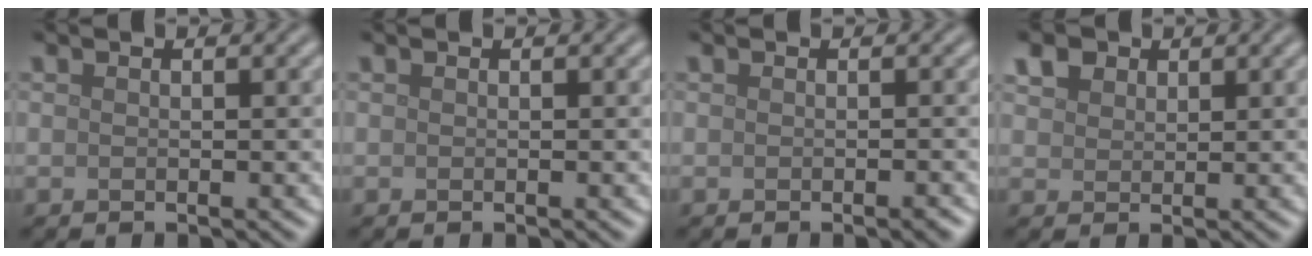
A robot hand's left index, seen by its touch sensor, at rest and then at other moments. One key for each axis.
{"total": 0.0}
{"total": 0.8, "fx": -0.4, "fy": 0.1, "fz": 0.7, "tx": -0.008, "ty": -0.001, "tz": -0.006}
{"total": 2.3, "fx": 1.4, "fy": 1.6, "fz": 0.8, "tx": -0.023, "ty": 0.008, "tz": 0.028}